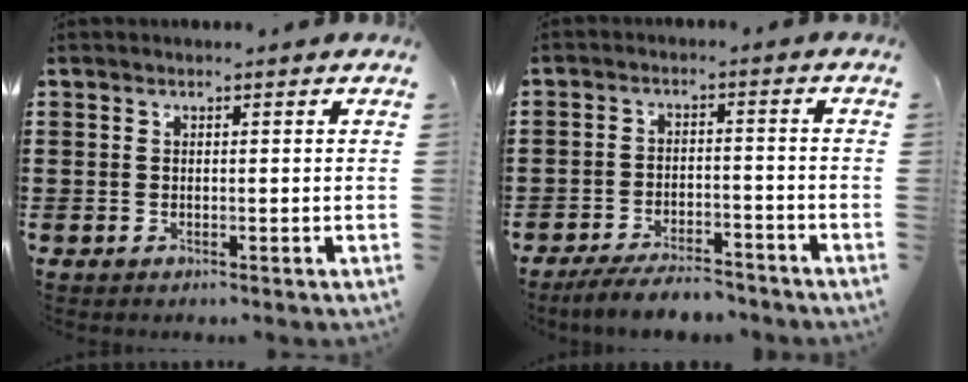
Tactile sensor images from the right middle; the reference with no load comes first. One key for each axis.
{"total": 5.1, "fx": -4.9, "fy": 0.7, "fz": 1.5, "tx": -0.031, "ty": 0.000, "tz": -0.095}